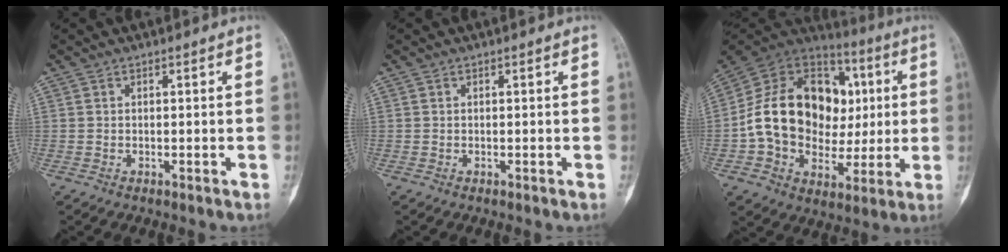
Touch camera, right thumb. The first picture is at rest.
{"total": 0.0}
{"total": 25.2, "force": [1.1, 19.2, 16.2], "torque": [-0.249, 0.038, 0.028]}